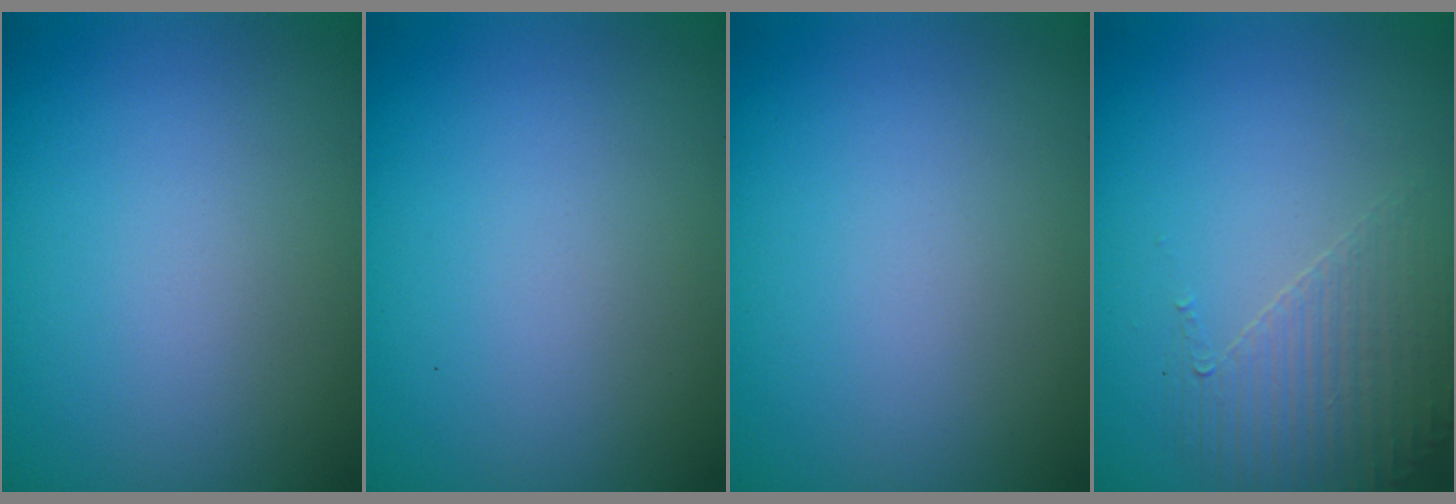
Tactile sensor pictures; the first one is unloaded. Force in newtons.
{"total": 0.0}
{"total": 0.0}
{"total": 1.8, "press": 1.2, "slide": 1.3}